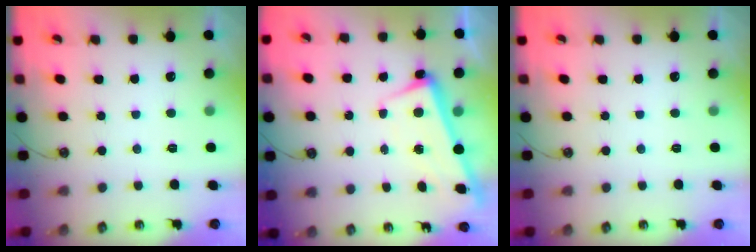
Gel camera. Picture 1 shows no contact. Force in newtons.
{"total": 2.4, "press": 2.2, "slide": 0.9}
{"total": 0.0}